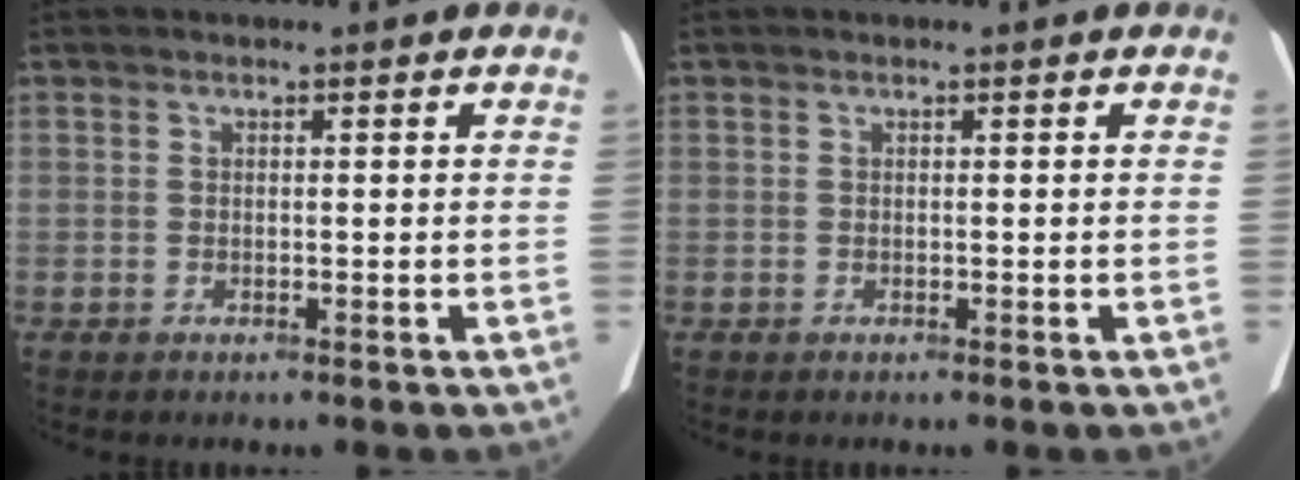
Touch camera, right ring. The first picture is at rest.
{"total": 0.0}